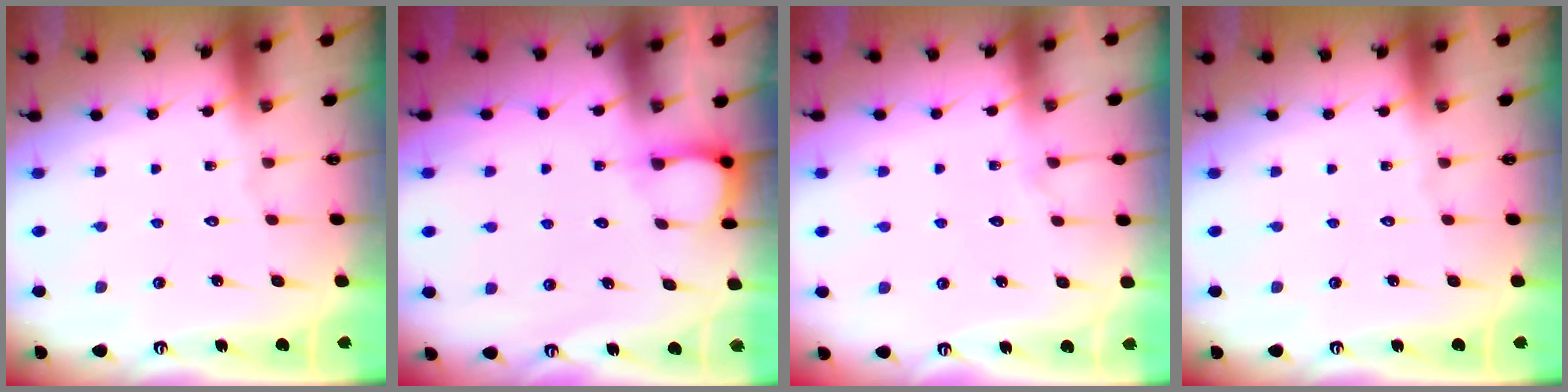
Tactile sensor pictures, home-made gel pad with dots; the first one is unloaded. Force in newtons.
{"total": 4.0, "press": 3.9, "slide": 0.4}
{"total": 5.7, "press": 5.7, "slide": 0.6}
{"total": 0.0}